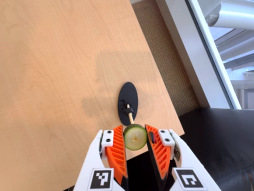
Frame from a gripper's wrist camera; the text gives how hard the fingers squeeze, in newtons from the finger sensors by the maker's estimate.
{"total": 6.1, "left": 5.9, "right": 6.4}